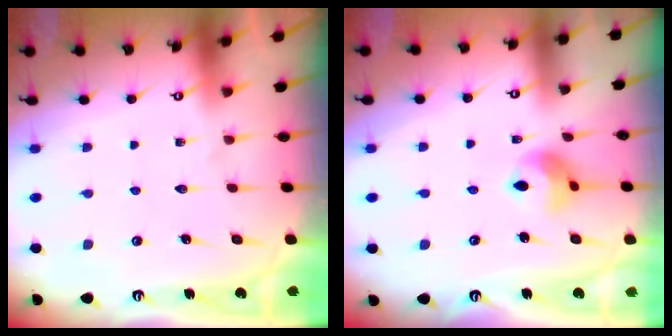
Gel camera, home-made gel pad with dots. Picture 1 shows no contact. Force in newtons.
{"total": 8.5, "press": 8.5, "slide": 0.6}